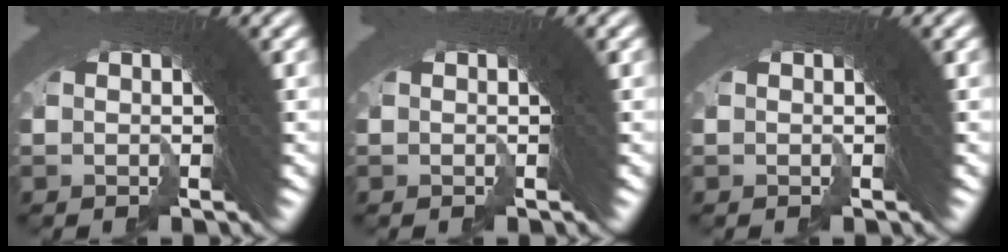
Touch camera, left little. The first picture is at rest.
{"total": 0.0}
{"total": 0.0}